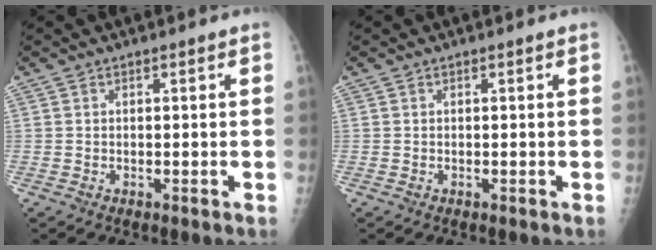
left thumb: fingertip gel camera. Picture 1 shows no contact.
{"total": 0.0}